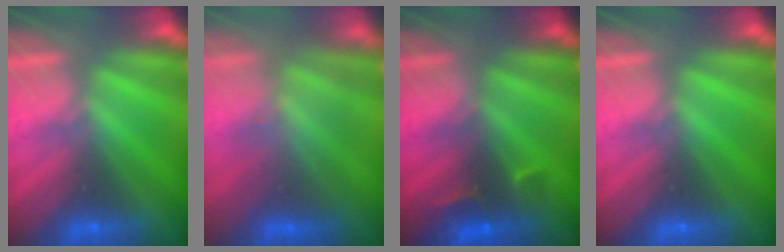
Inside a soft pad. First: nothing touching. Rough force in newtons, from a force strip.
{"total": 3.7}
{"total": 3.3}
{"total": 0.0}